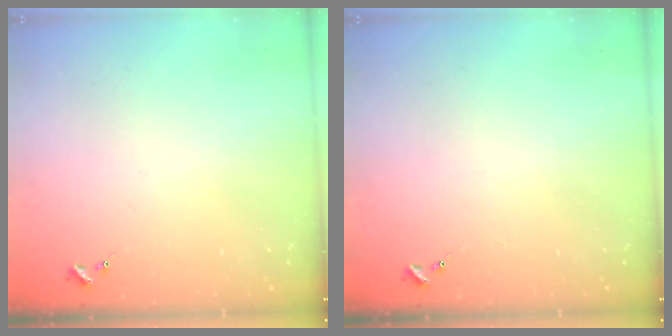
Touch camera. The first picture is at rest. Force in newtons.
{"total": 0.0}